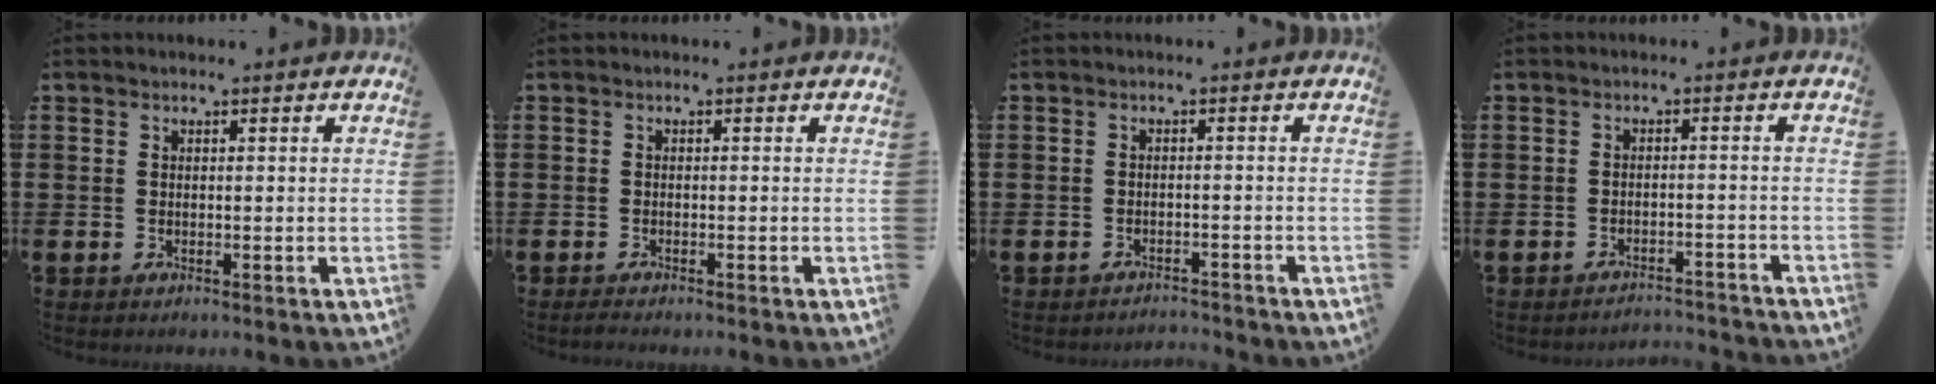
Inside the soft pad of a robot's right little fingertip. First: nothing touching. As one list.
[{"total": 0.7, "force": [-0.6, 0.0, 0.4], "torque": [-0.007, -0.002, -0.012]}, {"total": 1.5, "force": [-1.5, 0.0, -0.1], "torque": [-0.001, 0.005, -0.032]}, {"total": 2.1, "force": [-2.1, -0.1, -0.1], "torque": [-0.003, 0.005, -0.045]}]